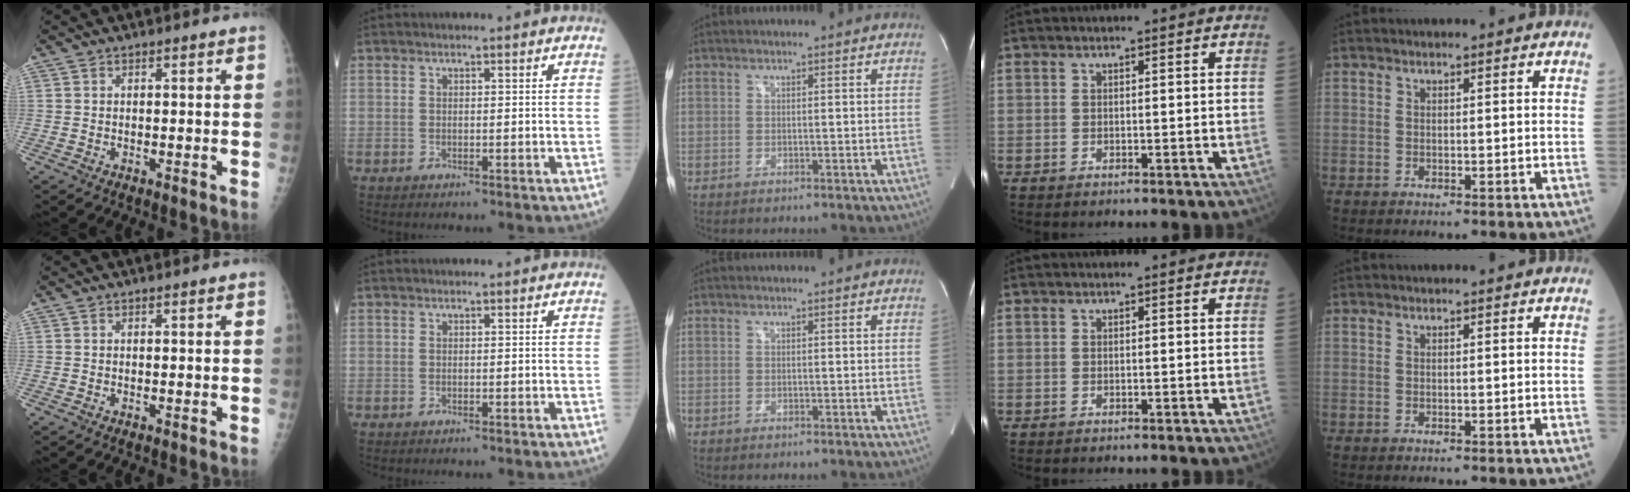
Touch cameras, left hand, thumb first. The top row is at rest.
{}